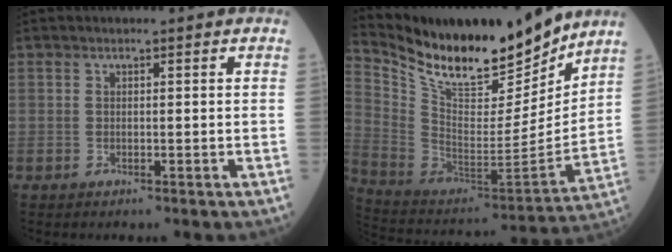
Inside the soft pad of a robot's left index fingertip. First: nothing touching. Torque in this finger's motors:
{"motor_torque": [1.08, -1.06, 0.36, 0.09]}